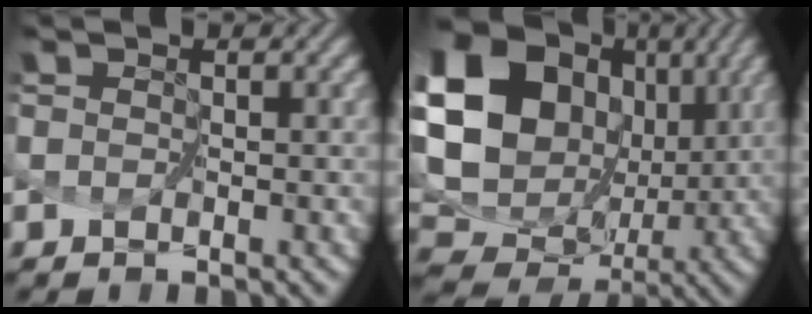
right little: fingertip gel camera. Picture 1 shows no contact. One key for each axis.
{"total": 18.6, "fx": 5.9, "fy": 15.6, "fz": 8.2, "tx": -0.190, "ty": 0.004, "tz": 0.117}